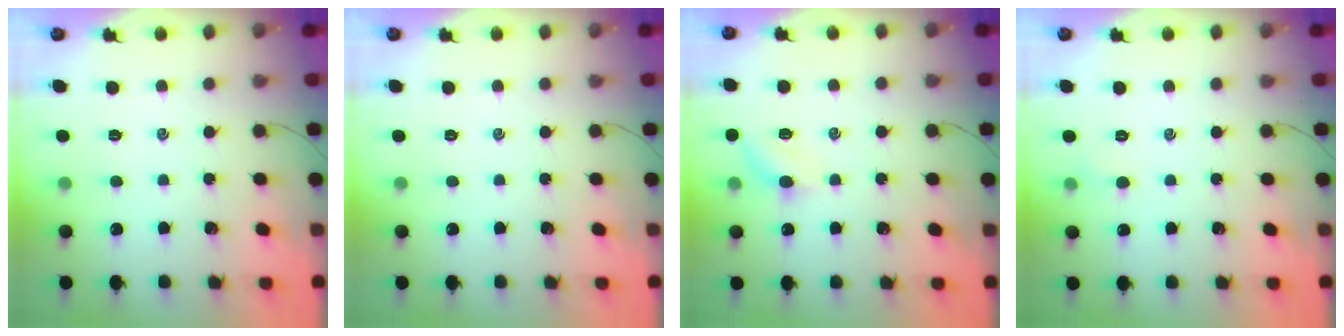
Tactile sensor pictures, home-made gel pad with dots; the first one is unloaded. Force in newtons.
{"total": 0.0}
{"total": 5.5, "press": 5.3, "slide": 1.4}
{"total": 2.6, "press": 2.5, "slide": 0.8}